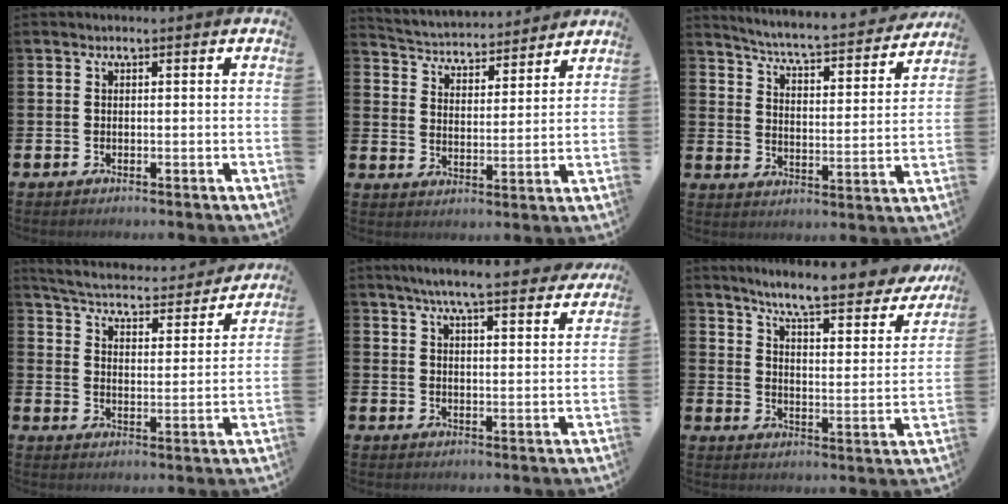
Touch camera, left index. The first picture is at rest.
{"total": 4.3, "force": [4.2, 1.0, 0.1], "torque": [-0.029, -0.038, 0.067]}
{"total": 5.6, "force": [5.4, 0.1, 1.7], "torque": [-0.052, -0.052, 0.083]}
{"total": 5.0, "force": [4.8, 0.6, 1.0], "torque": [-0.048, -0.041, 0.077]}
{"total": 6.8, "force": [6.3, 0.4, 2.6], "torque": [-0.056, -0.031, 0.108]}
{"total": 7.6, "force": [6.9, 0.4, 3.1], "torque": [-0.082, -0.054, 0.113]}